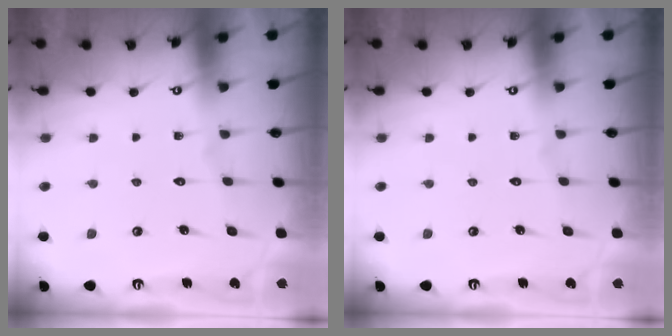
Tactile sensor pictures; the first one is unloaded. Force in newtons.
{"total": 0.0}